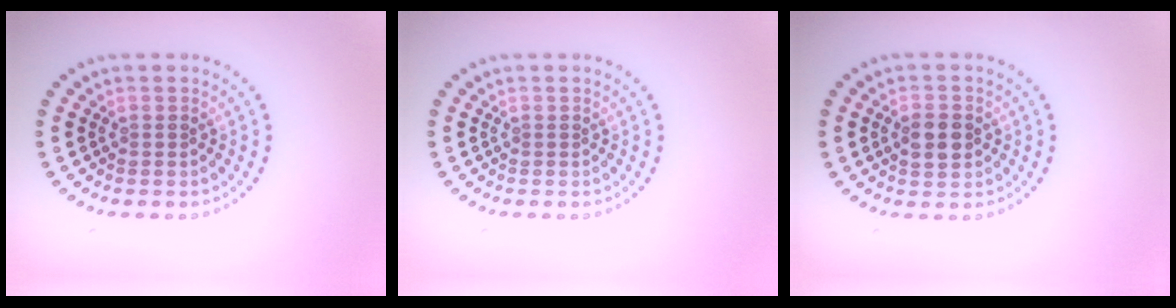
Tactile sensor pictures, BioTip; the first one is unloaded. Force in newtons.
{"total": 0.0}
{"total": 3.1, "press": 3.1, "slide": 0.1}